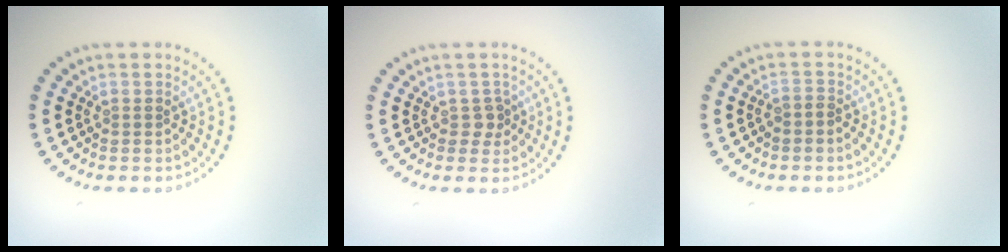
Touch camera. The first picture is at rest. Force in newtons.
{"total": 1.2, "press": 1.0, "slide": 0.6}
{"total": 0.6, "press": 0.3, "slide": 0.5}